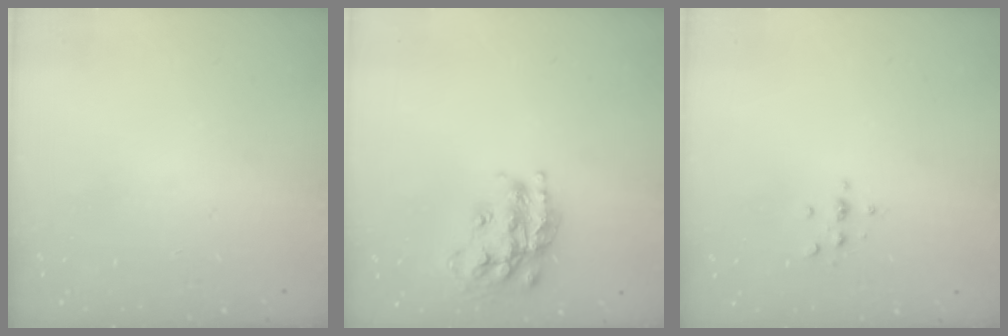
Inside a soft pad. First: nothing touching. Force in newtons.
{"total": 18.0, "press": 17.9, "slide": 1.2}
{"total": 2.3, "press": 2.3, "slide": 0.2}